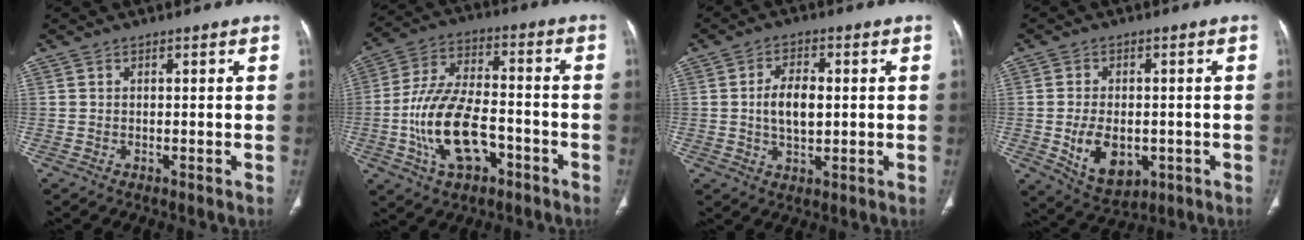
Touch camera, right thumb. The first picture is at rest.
{"total": 15.8, "force": [-5.3, 8.6, 12.1], "torque": [-0.226, 0.037, -0.092]}
{"total": 8.0, "force": [0.5, 4.2, 6.8], "torque": [-0.117, -0.001, 0.009]}
{"total": 10.0, "force": [-2.2, 6.5, 7.2], "torque": [-0.105, -0.001, -0.018]}